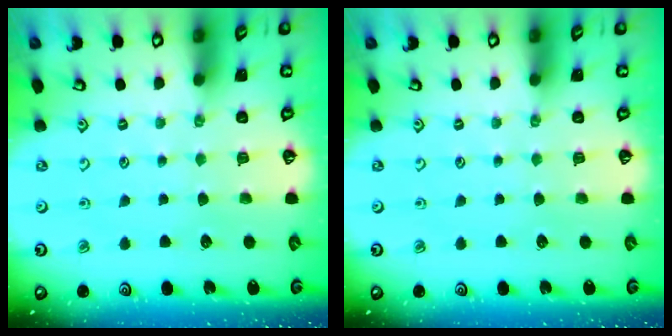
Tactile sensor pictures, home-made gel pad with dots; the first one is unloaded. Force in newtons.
{"total": 0.0}